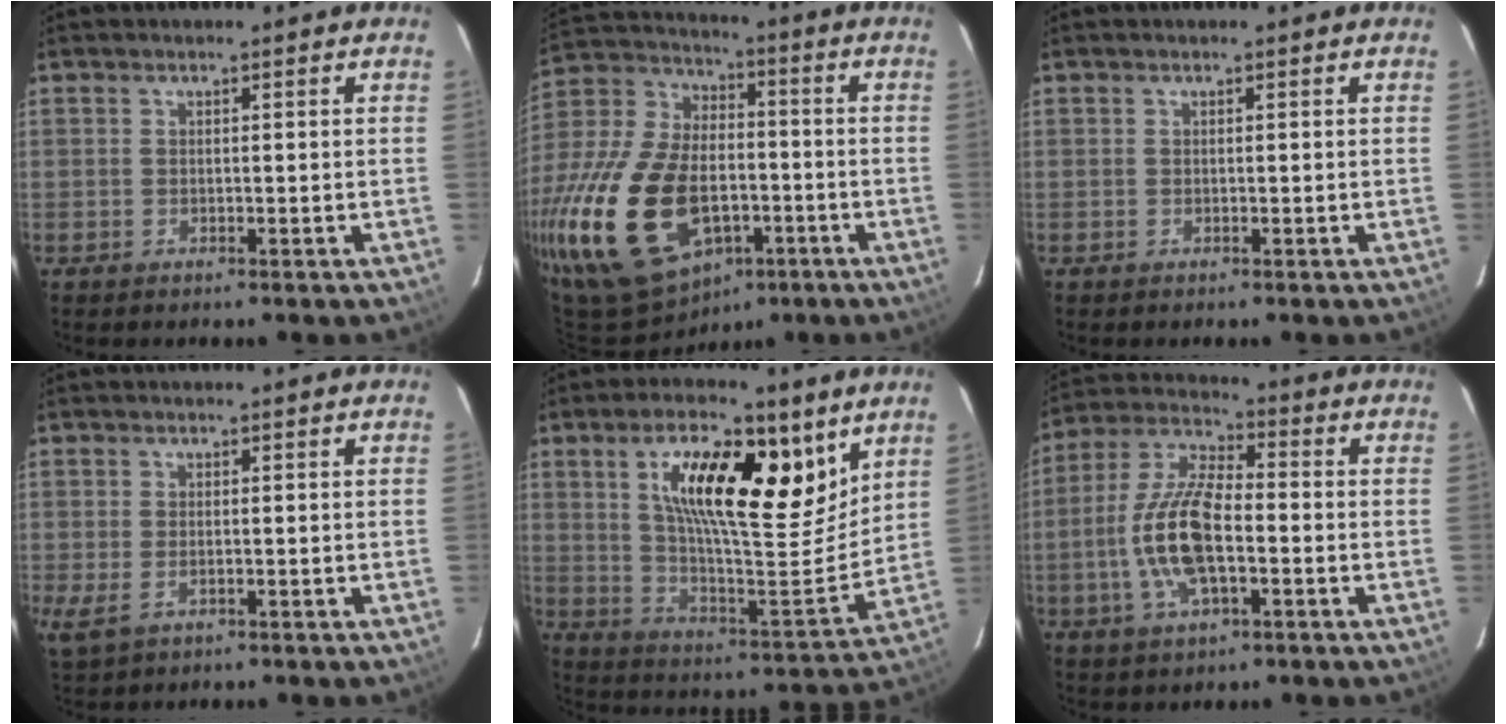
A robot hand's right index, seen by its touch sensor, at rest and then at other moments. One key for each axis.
{"total": 26.0, "fx": -9.4, "fy": 16.0, "fz": 18.2, "tx": -0.405, "ty": -0.009, "tz": -0.144}
{"total": 0.0}
{"total": 3.9, "fx": -1.2, "fy": 2.1, "fz": 3.1, "tx": -0.065, "ty": -0.013, "tz": -0.014}
{"total": 20.3, "fx": 10.1, "fy": 7.3, "fz": 16.0, "tx": -0.265, "ty": 0.013, "tz": 0.173}
{"total": 13.7, "fx": -3.0, "fy": 5.3, "fz": 12.3, "tx": -0.261, "ty": 0.003, "tz": -0.061}